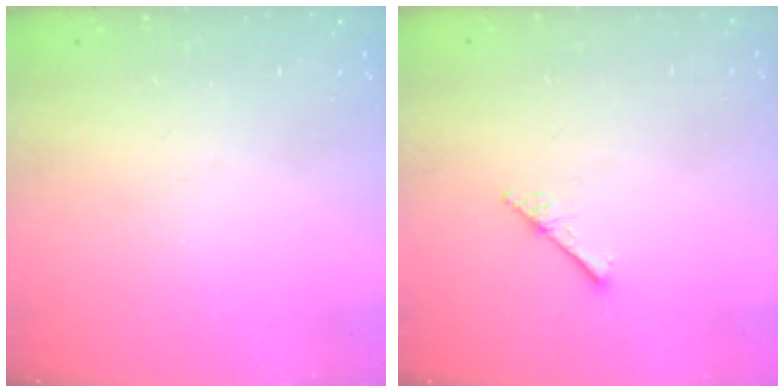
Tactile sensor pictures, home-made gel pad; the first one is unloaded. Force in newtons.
{"total": 2.3, "press": 2.3, "slide": 0.2}